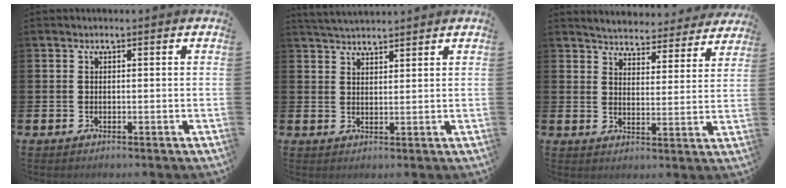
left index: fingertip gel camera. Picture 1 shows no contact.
{"total": 3.4, "force": [3.3, 0.3, 0.4], "torque": [-0.013, -0.013, 0.062]}
{"total": 4.5, "force": [4.5, 0.6, 0.1], "torque": [-0.020, -0.038, 0.075]}